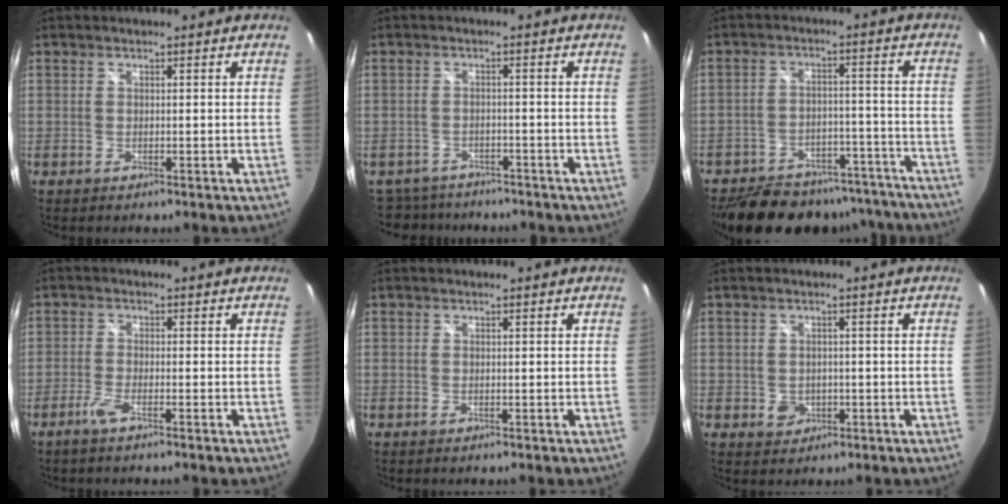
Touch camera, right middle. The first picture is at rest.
{"total": 10.4, "force": [-8.9, 4.5, 2.8], "torque": [-0.085, 0.000, -0.142]}
{"total": 23.8, "force": [-20.0, 9.4, 8.9], "torque": [-0.181, 0.022, -0.255]}
{"total": 2.9, "force": [-2.1, 0.0, 2.0], "torque": [-0.056, -0.005, -0.043]}
{"total": 0.0}
{"total": 3.0, "force": [-0.7, 2.8, 1.1], "torque": [-0.021, 0.000, -0.006]}